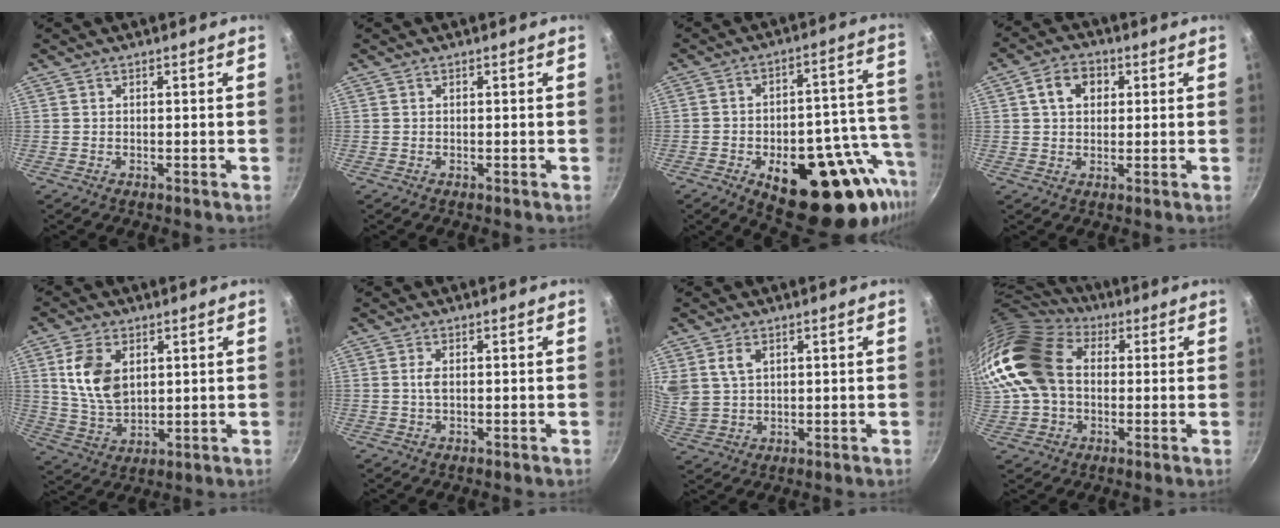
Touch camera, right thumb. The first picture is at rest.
{"total": 0.0}
{"total": 26.0, "force": [-9.8, 12.6, 20.6], "torque": [-0.220, 0.023, -0.123]}
{"total": 6.6, "force": [1.9, 5.0, 3.9], "torque": [-0.044, 0.006, 0.024]}
{"total": 10.8, "force": [3.1, 6.8, 7.8], "torque": [-0.138, -0.021, 0.067]}
{"total": 1.8, "force": [0.1, 0.9, 1.6], "torque": [-0.033, 0.001, 0.003]}
{"total": 6.1, "force": [2.6, 4.1, 3.7], "torque": [-0.064, -0.010, 0.058]}
{"total": 19.8, "force": [2.4, 14.7, 13.0], "torque": [-0.263, 0.034, 0.037]}